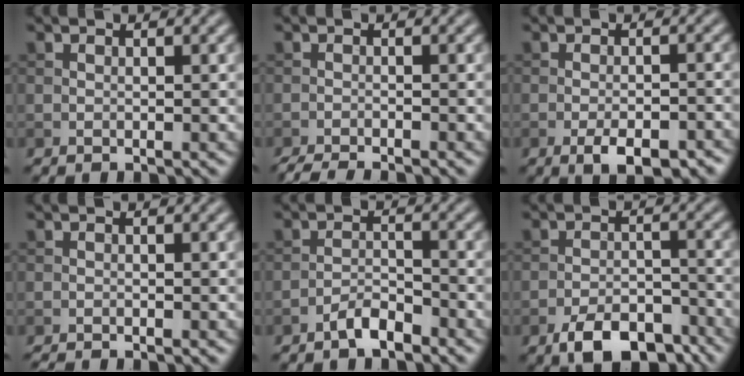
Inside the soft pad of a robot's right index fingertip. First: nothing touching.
{"total": 3.3, "force": [-2.9, 0.3, 1.5], "torque": [-0.028, -0.008, -0.055]}
{"total": 4.7, "force": [-2.7, 1.6, 3.5], "torque": [-0.057, -0.003, -0.034]}
{"total": 1.3, "force": [-1.1, 0.1, 0.6], "torque": [-0.011, 0.000, -0.021]}
{"total": 2.5, "force": [-2.0, 0.7, 1.3], "torque": [-0.023, 0.008, -0.040]}
{"total": 7.0, "force": [-4.9, 2.9, 4.0], "torque": [-0.060, -0.004, -0.084]}